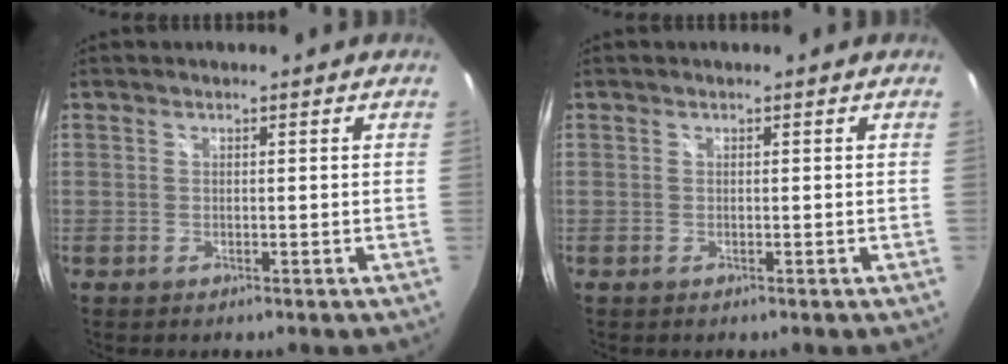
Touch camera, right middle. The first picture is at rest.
{"total": 0.0}